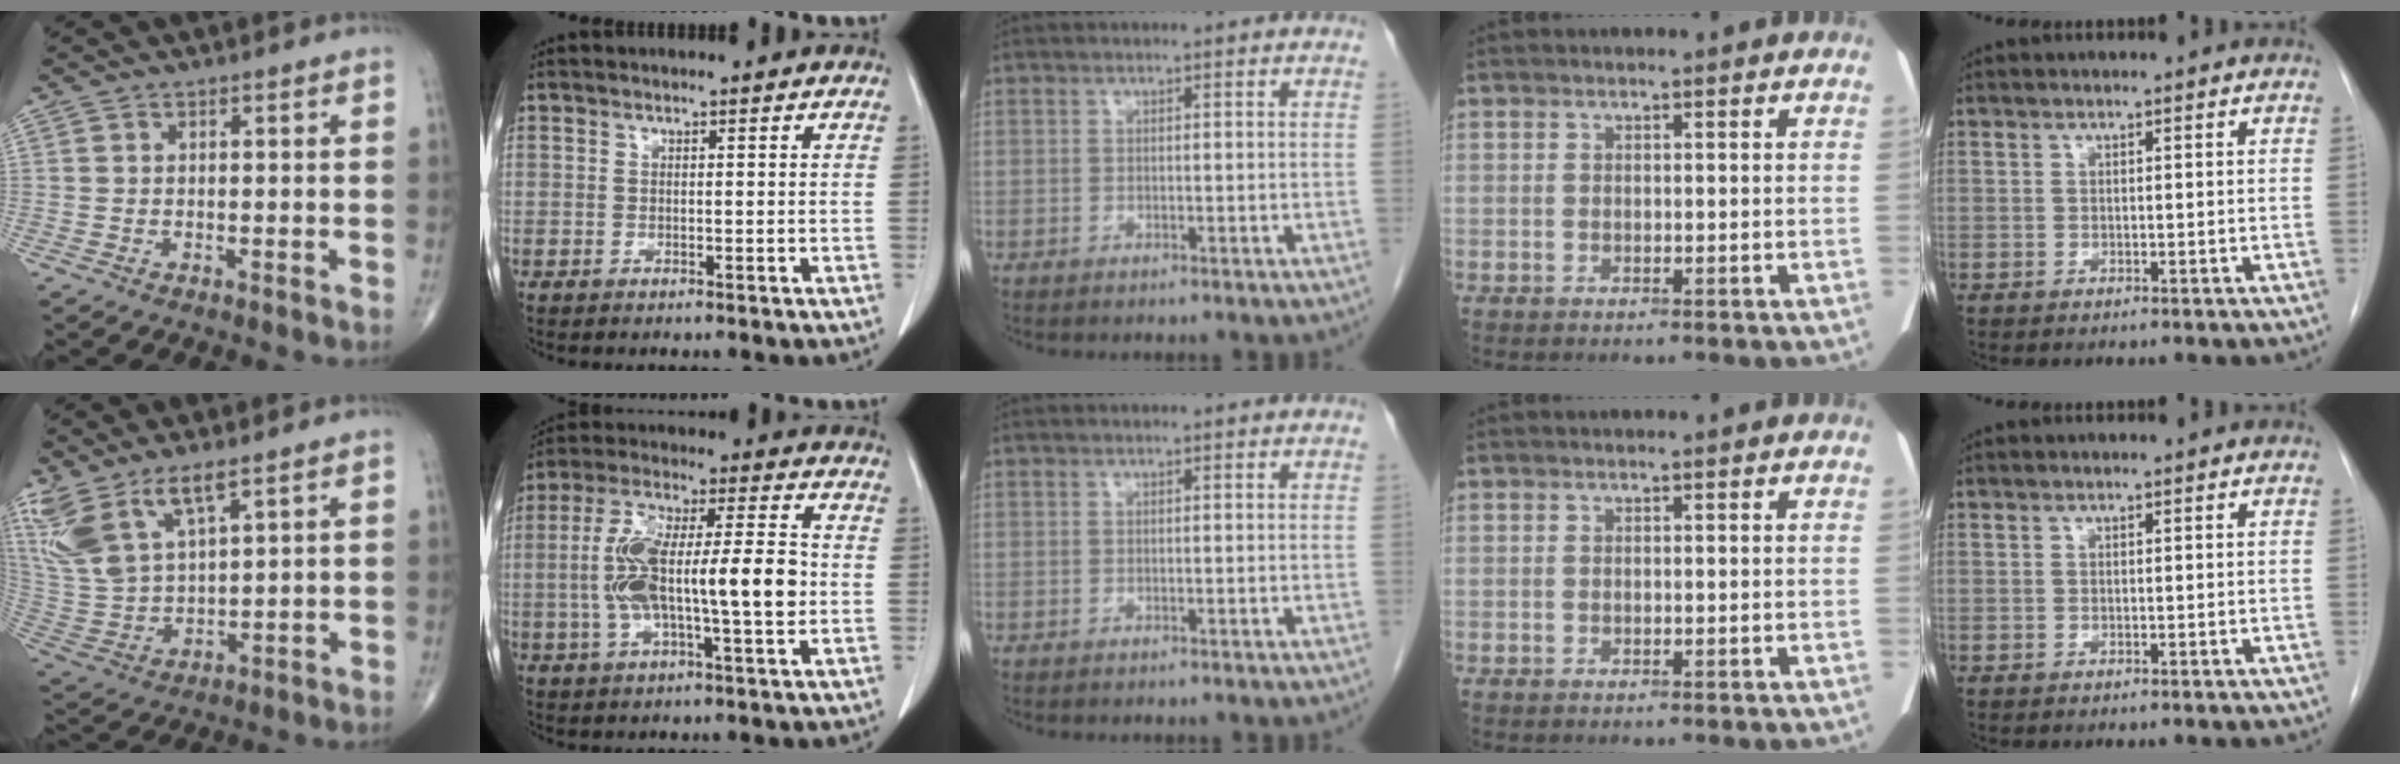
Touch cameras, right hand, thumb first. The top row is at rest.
{"thumb": {"total": 13.0, "force": [8.2, 4.7, 9.0], "torque": [-0.196, -0.026, 0.181]}, "index": {"total": 15.2, "force": [-1.3, 3.2, 14.8], "torque": [-0.279, 0.020, -0.021]}}